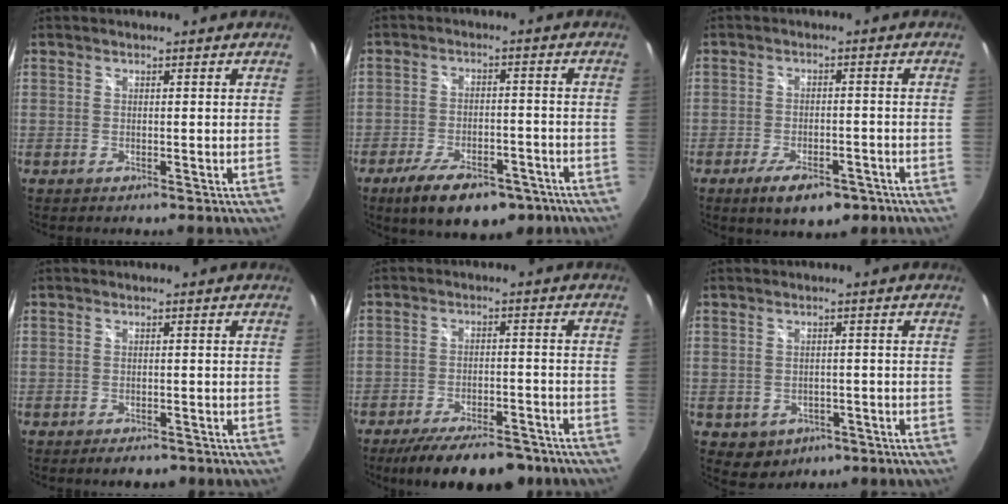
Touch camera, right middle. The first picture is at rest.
{"total": 13.6, "force": [-9.2, 5.9, 8.1], "torque": [-0.160, -0.015, -0.136]}
{"total": 8.4, "force": [-5.4, 3.6, 5.3], "torque": [-0.106, -0.010, -0.079]}
{"total": 3.6, "force": [-2.7, 1.6, 1.8], "torque": [-0.031, -0.008, -0.036]}
{"total": 15.5, "force": [-12.5, 4.9, 7.7], "torque": [-0.146, -0.019, -0.176]}
{"total": 5.6, "force": [-2.3, 4.6, 2.2], "torque": [-0.055, -0.004, -0.014]}